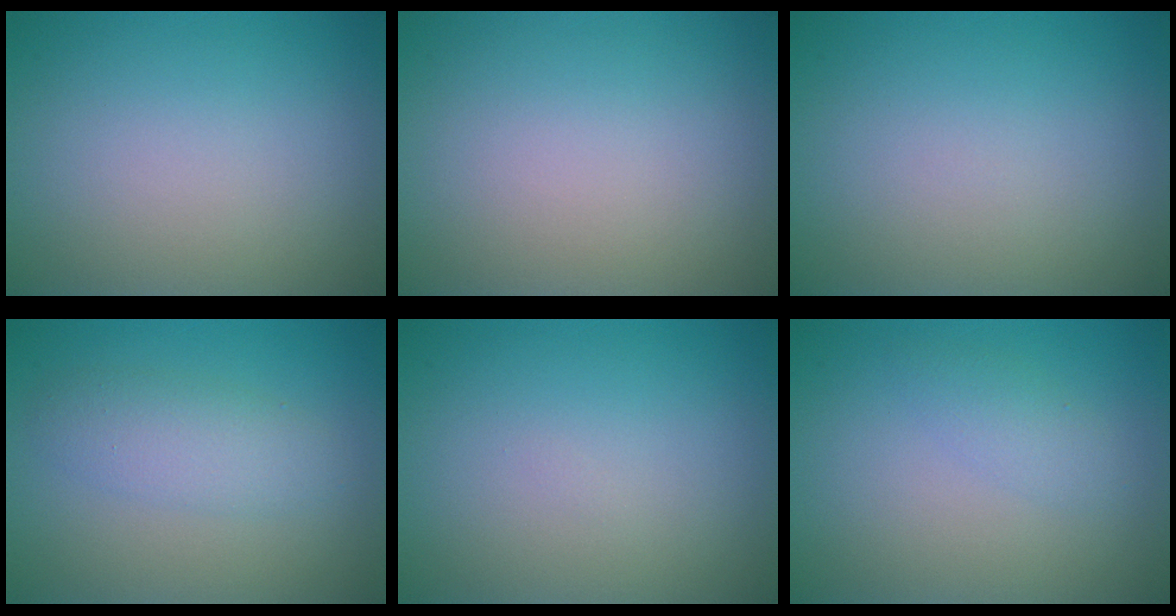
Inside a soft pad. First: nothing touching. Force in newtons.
{"total": 0.0}
{"total": 0.0}
{"total": 3.0, "press": 3.0, "slide": 0.2}
{"total": 0.0}
{"total": 1.4, "press": 1.4, "slide": 0.0}